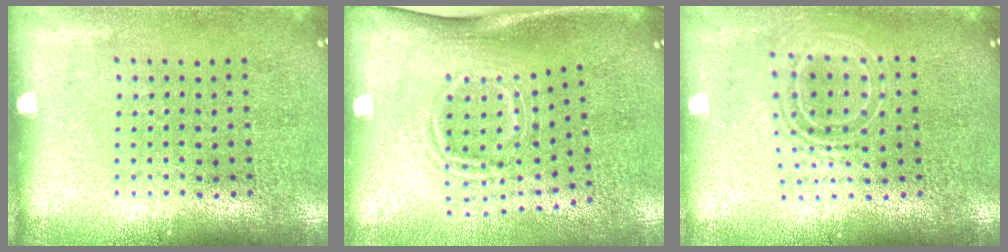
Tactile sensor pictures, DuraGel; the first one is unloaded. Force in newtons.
{"total": 1.9, "press": 1.3, "slide": 1.4}
{"total": 1.6, "press": 1.3, "slide": 1.0}